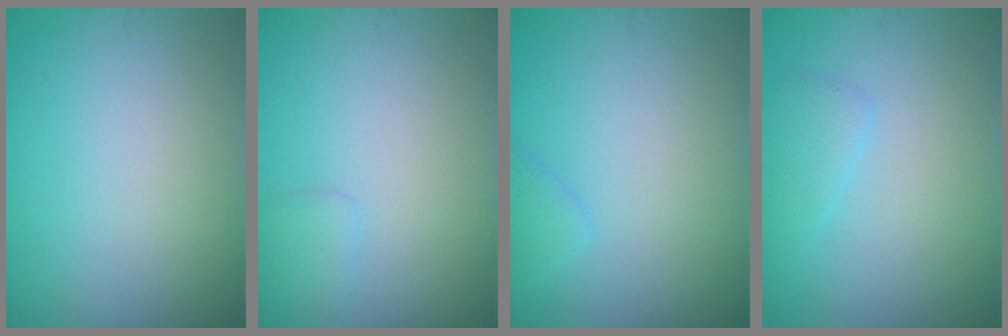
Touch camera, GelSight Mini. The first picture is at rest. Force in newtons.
{"total": 0.8, "press": 0.8, "slide": 0.1}
{"total": 1.1, "press": 1.1, "slide": 0.0}
{"total": 1.4, "press": 1.4, "slide": 0.2}